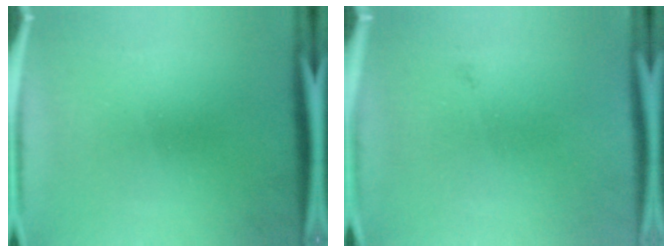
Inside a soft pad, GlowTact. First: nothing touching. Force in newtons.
{"total": 0.7}